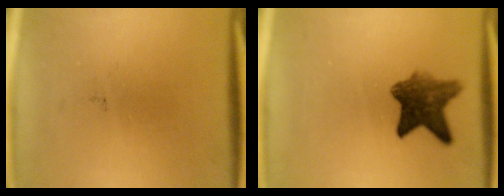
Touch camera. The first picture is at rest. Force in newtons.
{"total": 7.0}